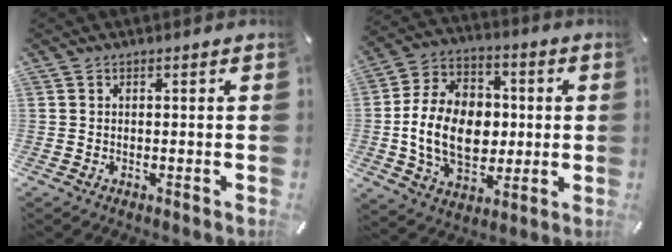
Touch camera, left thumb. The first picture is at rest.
{"total": 17.2, "force": [-1.3, 12.6, 11.7], "torque": [-0.244, 0.016, -0.022]}